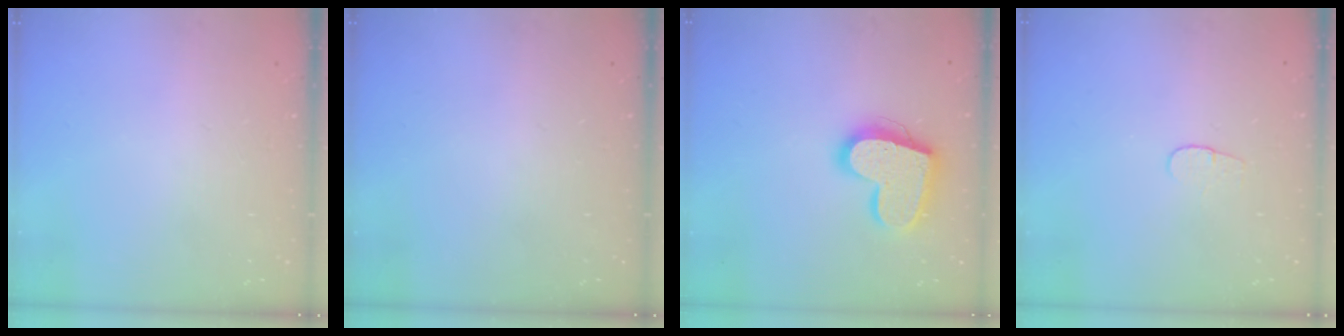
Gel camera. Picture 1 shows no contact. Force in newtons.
{"total": 0.0}
{"total": 17.7, "press": 17.6, "slide": 1.5}
{"total": 3.6, "press": 3.6, "slide": 0.4}